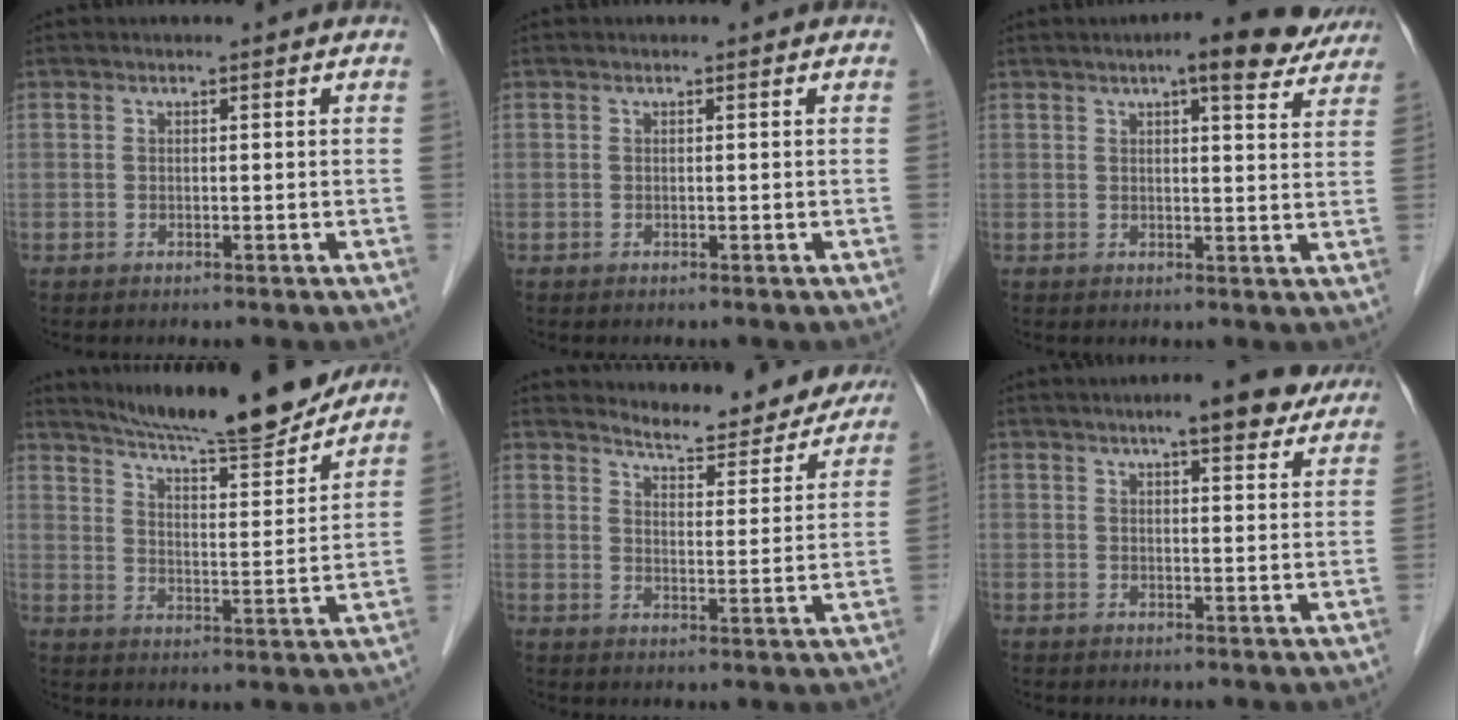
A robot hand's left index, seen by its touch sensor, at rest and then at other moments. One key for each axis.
{"total": 0.0}
{"total": 9.4, "fx": 7.3, "fy": 2.2, "fz": 5.5, "tx": -0.063, "ty": 0.009, "tz": 0.077}
{"total": 15.4, "fx": 14.0, "fy": 0.5, "fz": 6.3, "tx": -0.101, "ty": -0.011, "tz": 0.212}
{"total": 11.8, "fx": 11.4, "fy": 2.5, "fz": 1.7, "tx": -0.013, "ty": -0.017, "tz": 0.139}
{"total": 8.2, "fx": 6.5, "fy": 1.8, "fz": 4.7, "tx": -0.058, "ty": 0.012, "tz": 0.077}